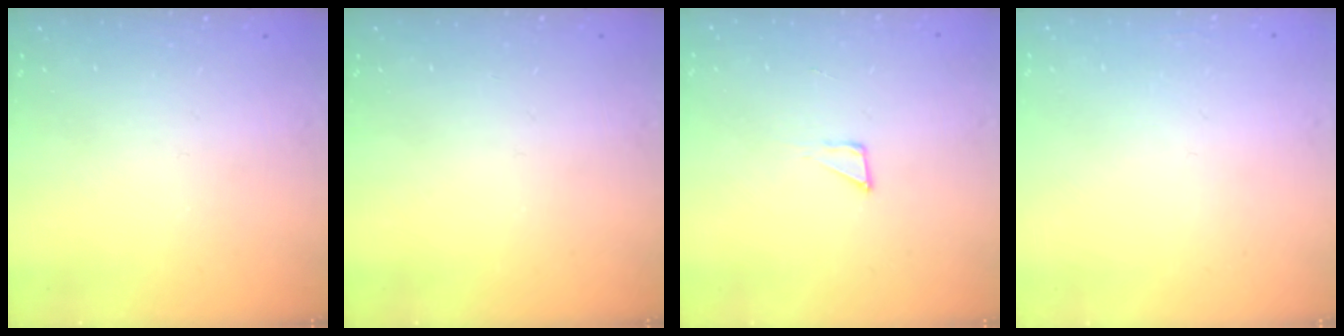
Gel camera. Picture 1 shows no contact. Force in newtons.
{"total": 0.0}
{"total": 3.0, "press": 3.0, "slide": 0.3}
{"total": 0.9, "press": 0.9, "slide": 0.1}